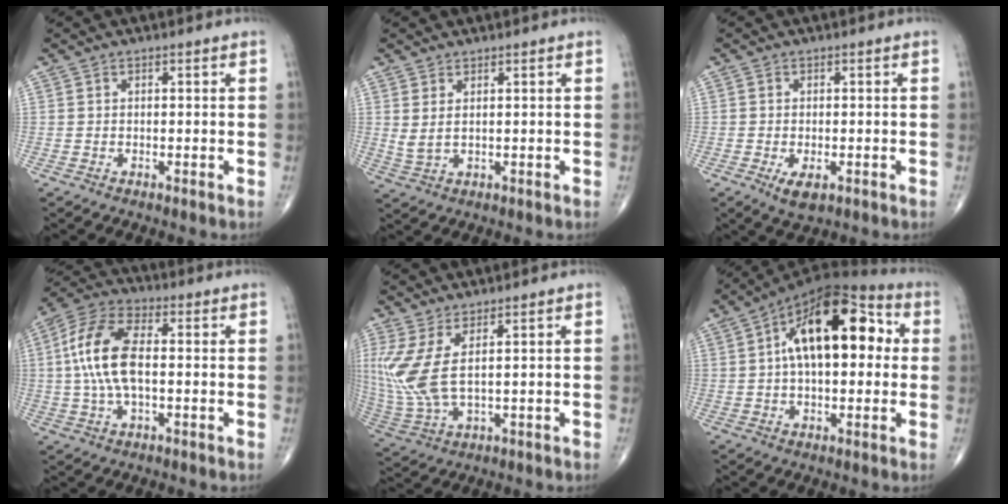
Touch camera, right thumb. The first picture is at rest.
{"total": 2.9, "force": [1.0, 1.1, 2.6], "torque": [-0.060, -0.005, 0.028]}
{"total": 3.7, "force": [-1.4, 1.8, 2.9], "torque": [-0.049, -0.006, -0.020]}
{"total": 15.5, "force": [0.6, 7.5, 13.6], "torque": [-0.287, 0.027, 0.006]}
{"total": 10.5, "force": [2.8, 3.3, 9.5], "torque": [-0.252, -0.016, 0.071]}
{"total": 19.7, "force": [3.7, 9.9, 16.6], "torque": [-0.241, 0.033, 0.045]}